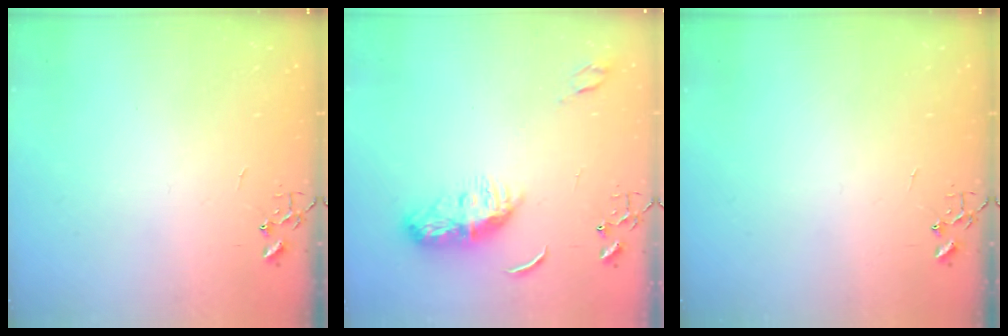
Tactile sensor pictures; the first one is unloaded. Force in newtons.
{"total": 9.4, "press": 9.4, "slide": 0.4}
{"total": 0.0}